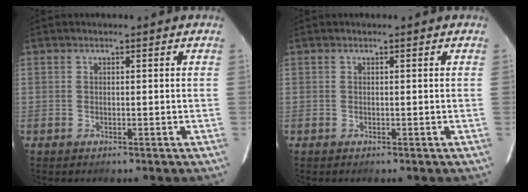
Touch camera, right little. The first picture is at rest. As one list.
[{"total": 0.0}]